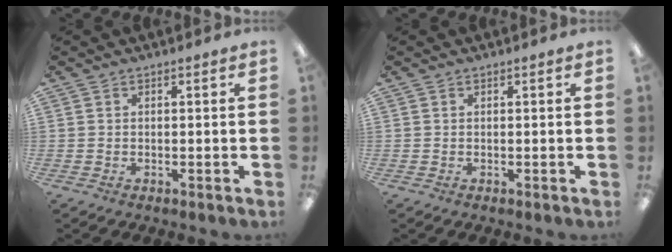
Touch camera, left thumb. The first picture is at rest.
{"total": 0.0}